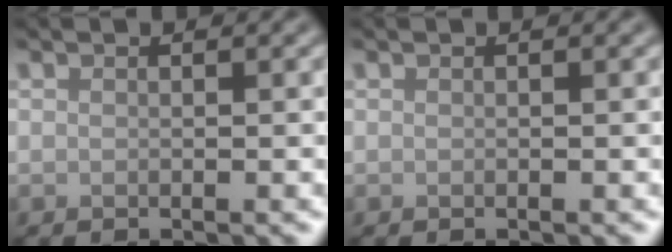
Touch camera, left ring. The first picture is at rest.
{"total": 0.0}